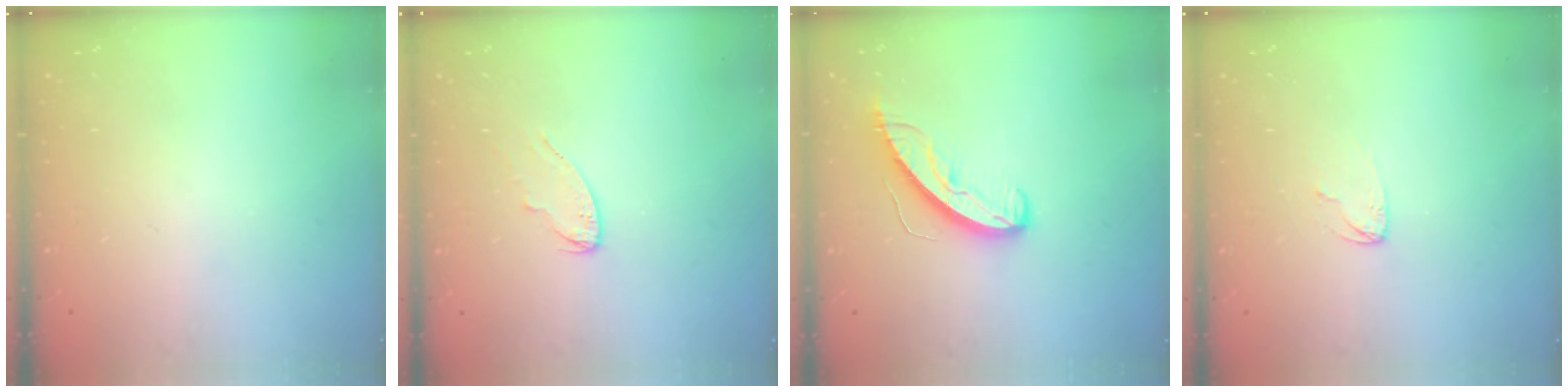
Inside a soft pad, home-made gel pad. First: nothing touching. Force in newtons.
{"total": 4.2, "press": 4.2, "slide": 0.5}
{"total": 8.7, "press": 8.7, "slide": 0.7}
{"total": 3.8, "press": 3.7, "slide": 0.4}